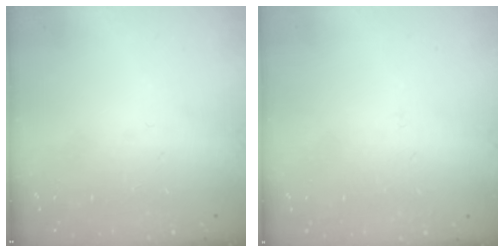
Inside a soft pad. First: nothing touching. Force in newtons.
{"total": 0.9, "press": 0.9, "slide": 0.1}